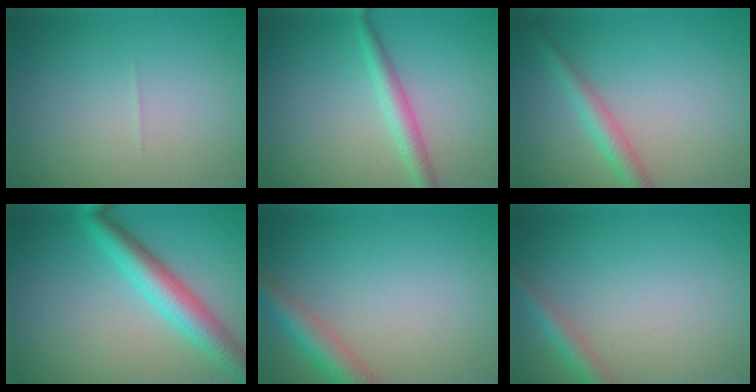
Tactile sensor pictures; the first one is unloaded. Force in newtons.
{"total": 2.3, "press": 2.3, "slide": 0.0}
{"total": 2.4, "press": 2.4, "slide": 0.1}
{"total": 5.0, "press": 5.0, "slide": 0.1}
{"total": 3.5, "press": 3.5, "slide": 0.2}
{"total": 2.1, "press": 2.1, "slide": 0.1}